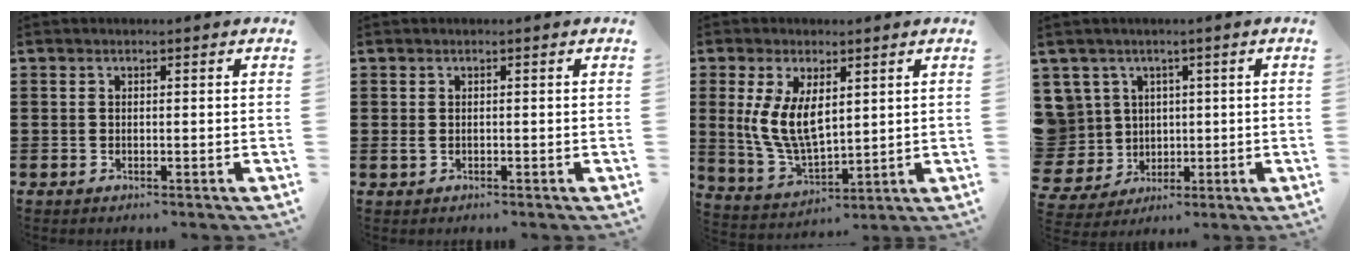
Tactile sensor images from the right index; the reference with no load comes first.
{"total": 0.8, "force": [-0.2, 0.5, 0.5], "torque": [-0.020, -0.001, -0.007]}
{"total": 8.4, "force": [1.8, 4.4, 6.9], "torque": [-0.158, 0.002, 0.031]}
{"total": 7.8, "force": [1.9, 7.5, 0.9], "torque": [-0.076, -0.006, 0.042]}